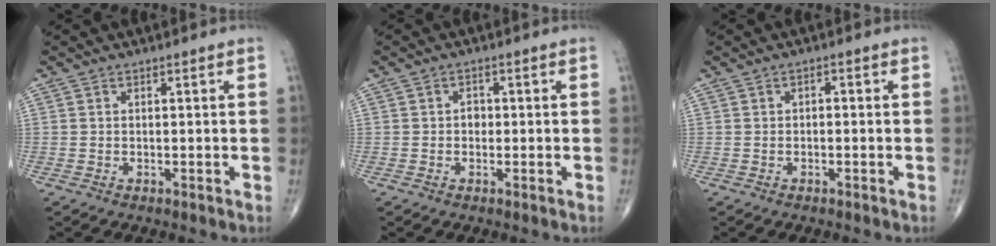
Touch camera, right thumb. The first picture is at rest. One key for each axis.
{"total": 1.6, "fx": -0.1, "fy": 1.3, "fz": 0.9, "tx": -0.005, "ty": 0.005, "tz": -0.005}
{"total": 0.9, "fx": -0.1, "fy": 0.6, "fz": 0.7, "tx": -0.006, "ty": 0.007, "tz": -0.005}